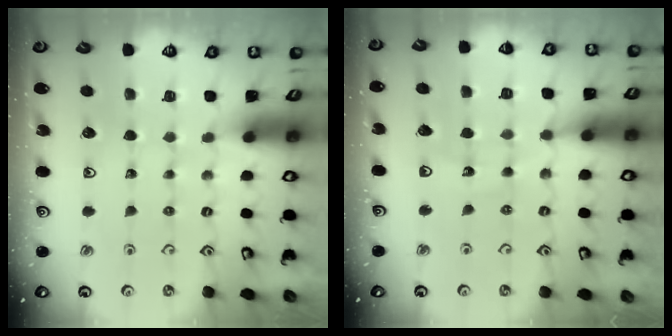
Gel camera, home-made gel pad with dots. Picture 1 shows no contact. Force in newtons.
{"total": 9.5, "press": 9.1, "slide": 2.9}